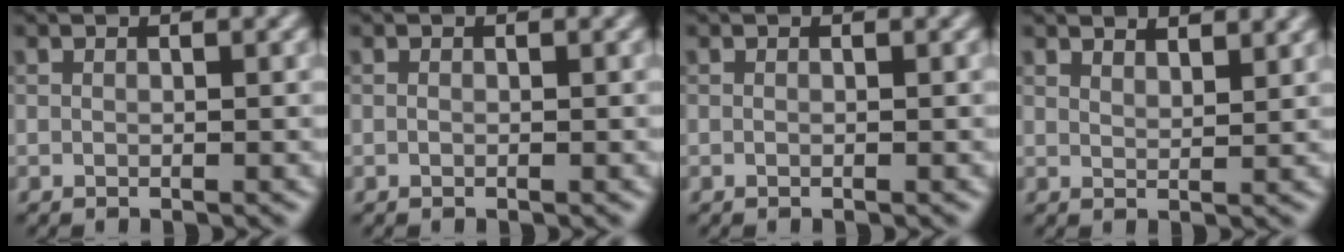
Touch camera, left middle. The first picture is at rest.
{"total": 0.0}
{"total": 0.0}
{"total": 3.6, "force": [3.2, 0.9, 1.3], "torque": [-0.006, 0.008, 0.036]}